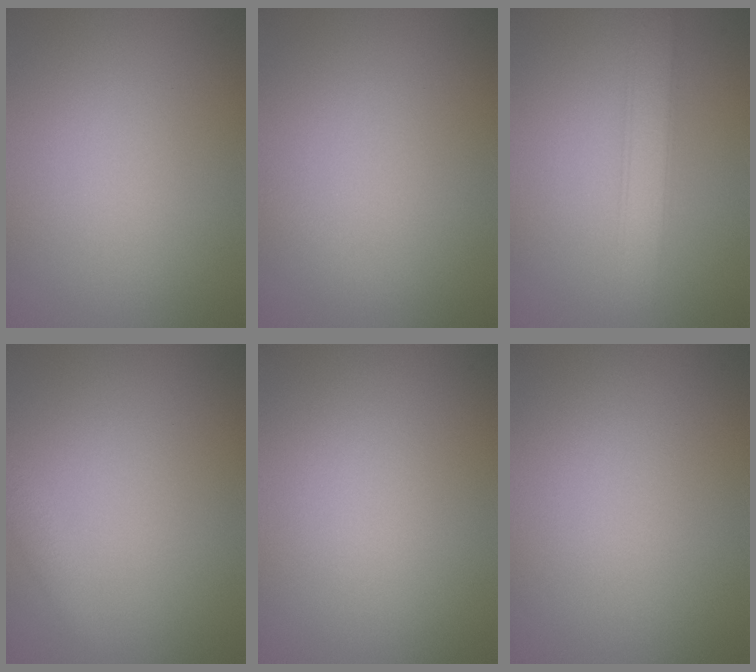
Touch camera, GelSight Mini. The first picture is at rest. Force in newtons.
{"total": 0.5, "press": 0.5, "slide": 0.0}
{"total": 2.9, "press": 2.9, "slide": 0.0}
{"total": 1.9, "press": 1.9, "slide": 0.1}
{"total": 0.0}
{"total": 0.0}